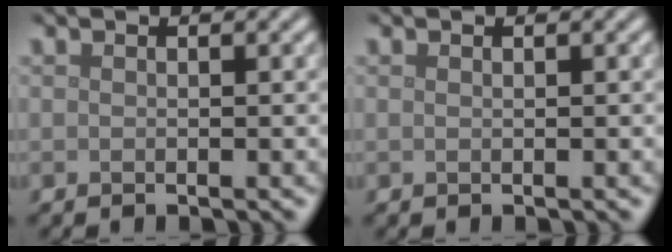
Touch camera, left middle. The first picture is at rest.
{"total": 0.0}